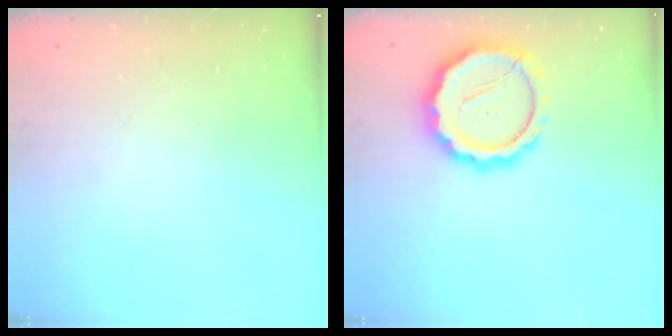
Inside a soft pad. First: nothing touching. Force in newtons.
{"total": 14.1, "press": 13.9, "slide": 2.6}